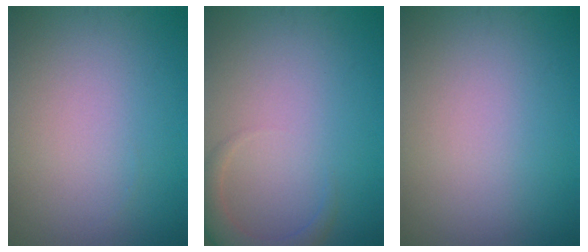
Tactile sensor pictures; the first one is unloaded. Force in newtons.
{"total": 2.3, "press": 2.3, "slide": 0.1}
{"total": 0.0}